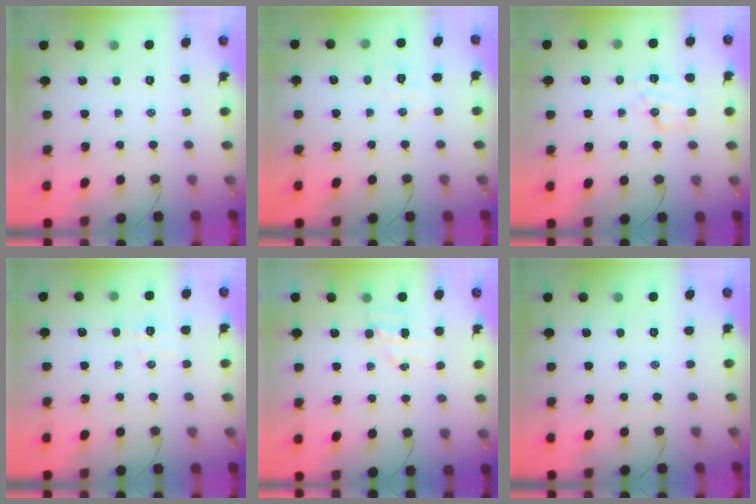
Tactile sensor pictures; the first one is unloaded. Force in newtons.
{"total": 3.6, "press": 3.5, "slide": 0.9}
{"total": 6.0, "press": 5.9, "slide": 1.0}
{"total": 5.1, "press": 5.0, "slide": 1.2}
{"total": 4.5, "press": 4.4, "slide": 0.8}
{"total": 0.0}